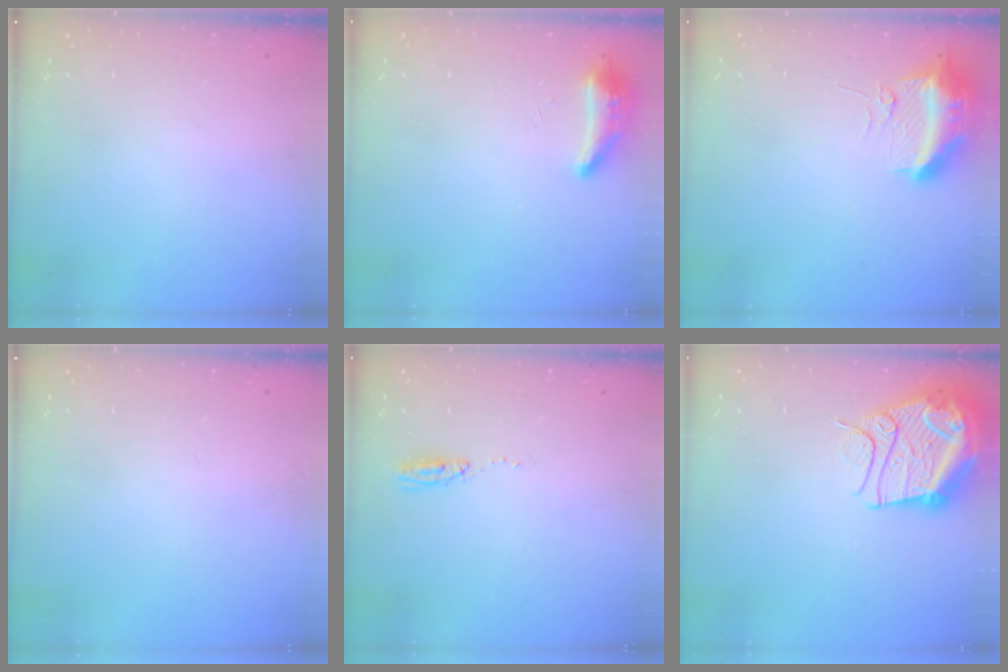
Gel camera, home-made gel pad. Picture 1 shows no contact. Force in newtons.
{"total": 8.7, "press": 8.5, "slide": 2.0}
{"total": 12.3, "press": 10.8, "slide": 5.9}
{"total": 0.0}
{"total": 3.6, "press": 3.3, "slide": 1.5}
{"total": 17.5, "press": 17.4, "slide": 1.9}